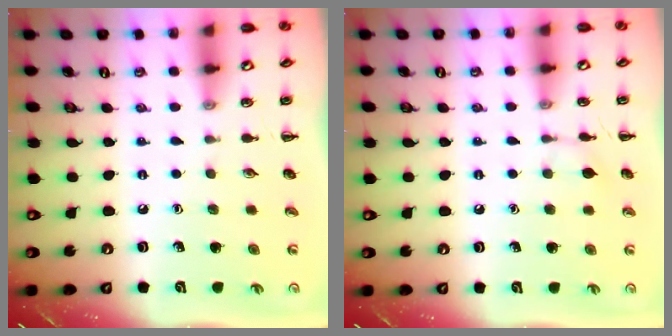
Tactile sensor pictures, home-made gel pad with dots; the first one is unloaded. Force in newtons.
{"total": 5.6, "press": 5.5, "slide": 1.0}